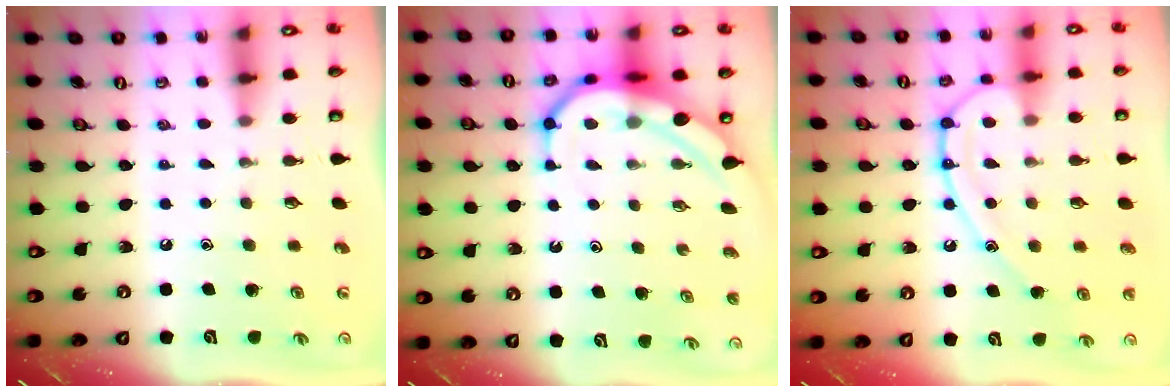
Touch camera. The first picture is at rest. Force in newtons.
{"total": 9.3, "press": 9.2, "slide": 0.8}
{"total": 13.8, "press": 13.7, "slide": 1.4}